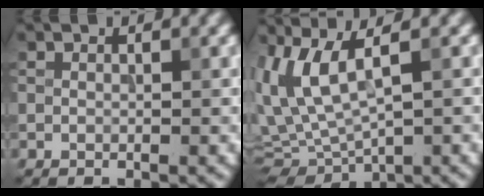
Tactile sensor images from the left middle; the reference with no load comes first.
{"total": 8.4, "force": [2.3, 3.3, 7.4], "torque": [-0.175, -0.003, 0.055]}